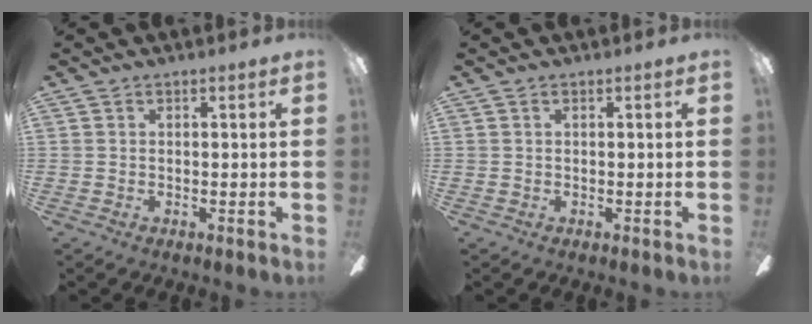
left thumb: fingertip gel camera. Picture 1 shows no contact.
{"total": 0.0}